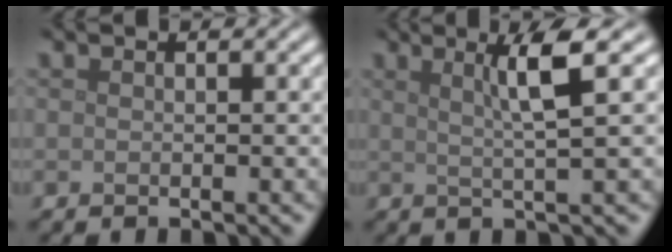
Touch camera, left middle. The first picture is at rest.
{"total": 3.8, "force": [1.2, 0.3, 3.6], "torque": [-0.058, 0.006, 0.021]}